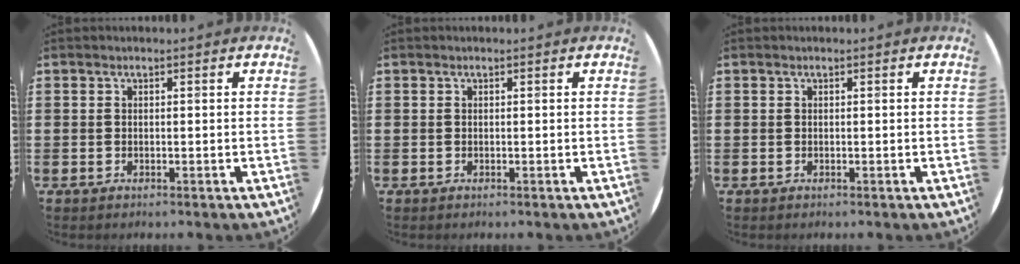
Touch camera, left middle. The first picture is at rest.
{"total": 0.0}
{"total": 0.0}